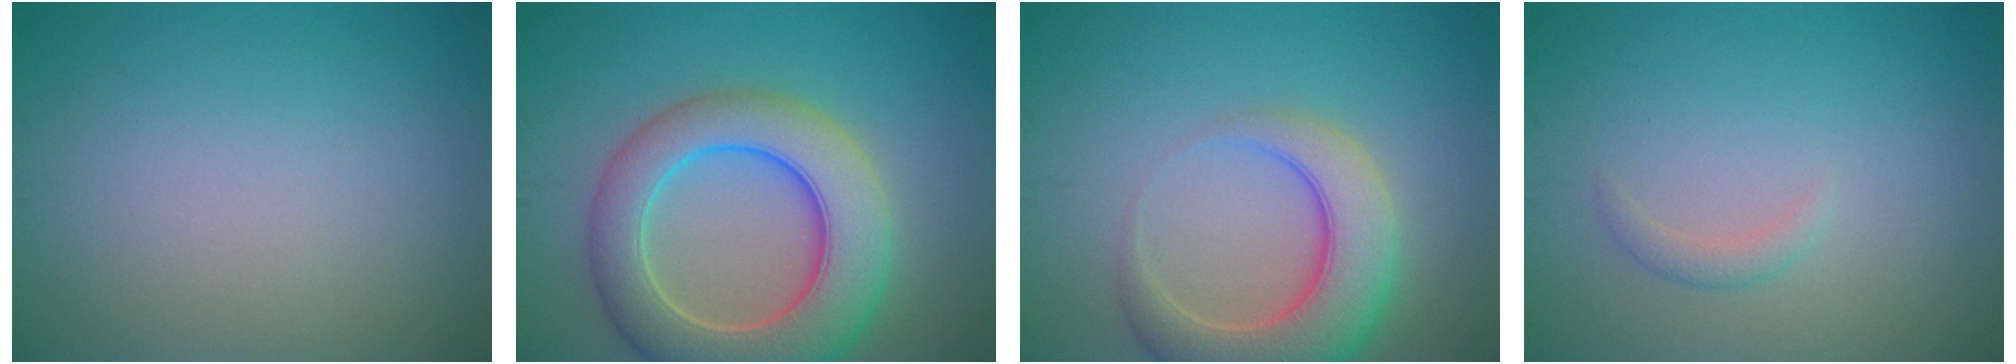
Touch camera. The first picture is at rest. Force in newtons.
{"total": 9.6, "press": 9.5, "slide": 0.5}
{"total": 7.2, "press": 7.2, "slide": 0.6}
{"total": 1.1, "press": 1.1, "slide": 0.0}